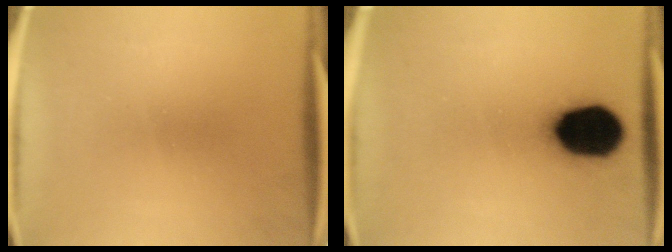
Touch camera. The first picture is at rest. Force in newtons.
{"total": 18.1}